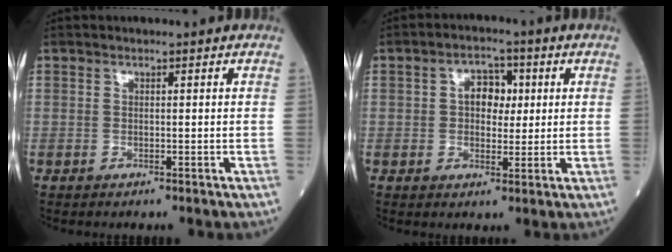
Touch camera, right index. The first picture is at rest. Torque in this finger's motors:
{"motor_torque": [0.49, 0.11, 0.30, 0.06]}